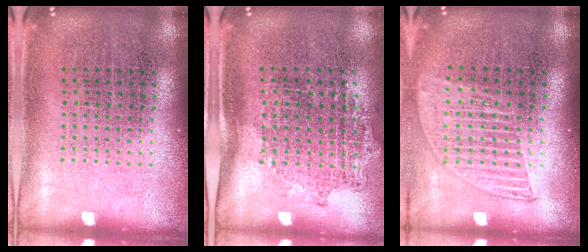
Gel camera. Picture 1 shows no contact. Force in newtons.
{"total": 1.4, "press": 1.1, "slide": 0.9}
{"total": 1.3, "press": 1.1, "slide": 0.6}